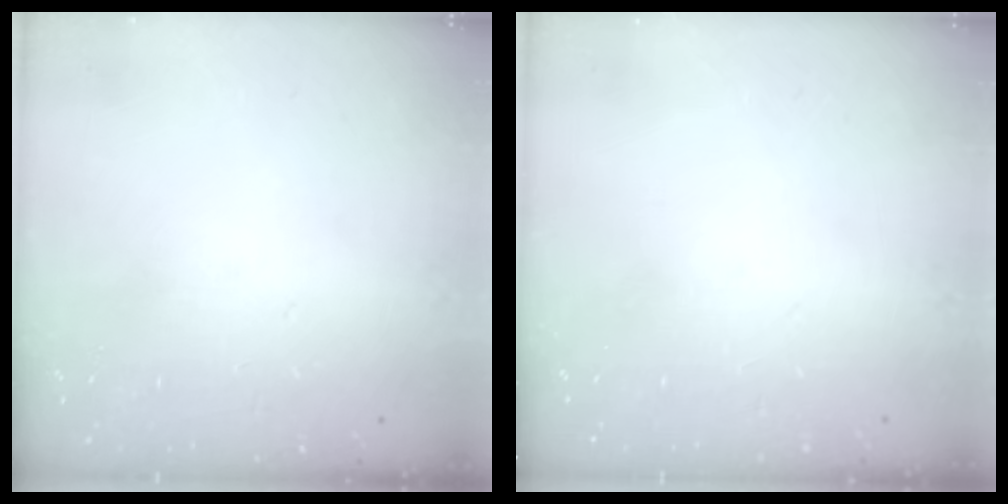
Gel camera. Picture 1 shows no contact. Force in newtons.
{"total": 0.0}